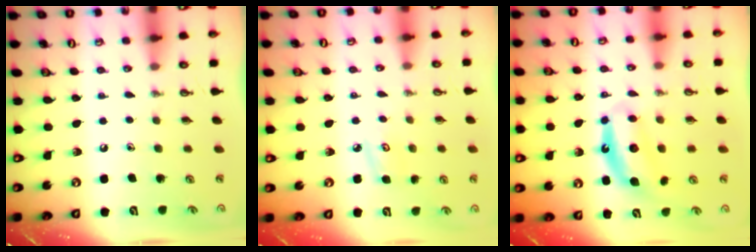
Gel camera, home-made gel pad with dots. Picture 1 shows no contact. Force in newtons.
{"total": 3.7, "press": 3.6, "slide": 0.4}
{"total": 7.4, "press": 7.4, "slide": 0.2}